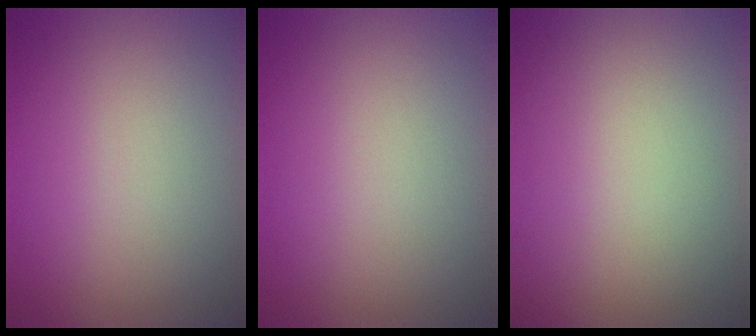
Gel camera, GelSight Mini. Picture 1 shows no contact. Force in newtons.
{"total": 0.0}
{"total": 0.0}